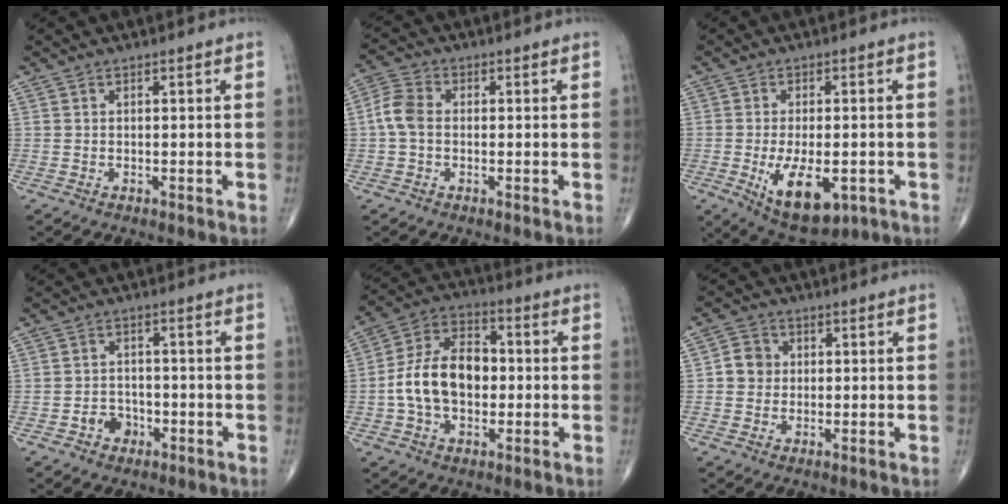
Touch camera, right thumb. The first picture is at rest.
{"total": 5.3, "force": [-0.2, 3.7, 3.7], "torque": [-0.079, 0.015, -0.013]}
{"total": 11.5, "force": [-3.5, 5.6, 9.5], "torque": [-0.142, -0.007, -0.042]}
{"total": 4.0, "force": [-1.8, 3.2, 1.6], "torque": [-0.002, 0.017, -0.031]}
{"total": 14.2, "force": [-0.9, 9.3, 10.7], "torque": [-0.180, 0.034, -0.021]}
{"total": 4.5, "force": [0.3, 4.2, 1.7], "torque": [-0.010, 0.007, 0.000]}